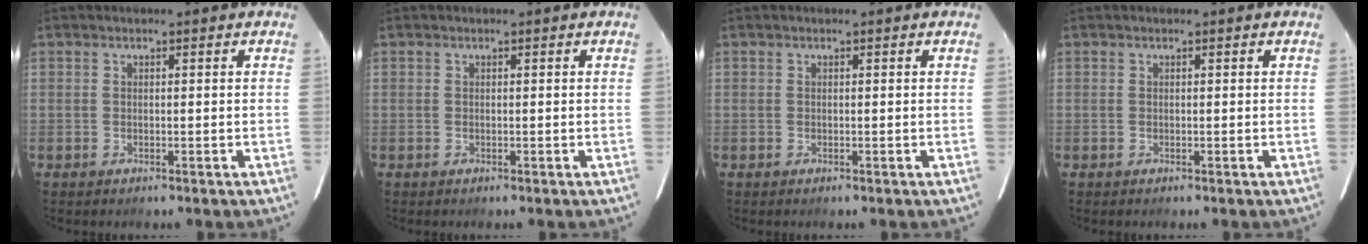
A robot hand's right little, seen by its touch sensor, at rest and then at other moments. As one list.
[{"total": 0.0}, {"total": 0.0}, {"total": 0.0}]